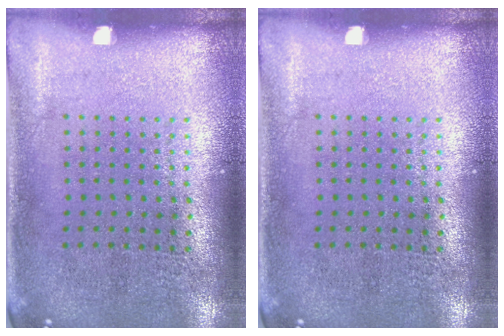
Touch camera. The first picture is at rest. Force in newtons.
{"total": 0.0}